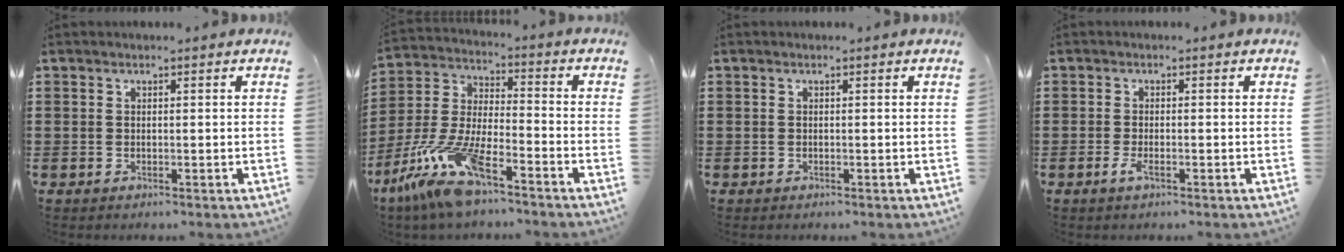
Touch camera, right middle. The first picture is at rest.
{"total": 11.3, "force": [-8.4, 2.0, 7.3], "torque": [-0.178, -0.002, -0.175]}
{"total": 0.0}
{"total": 2.1, "force": [-0.9, 0.5, 1.8], "torque": [-0.047, -0.007, -0.020]}